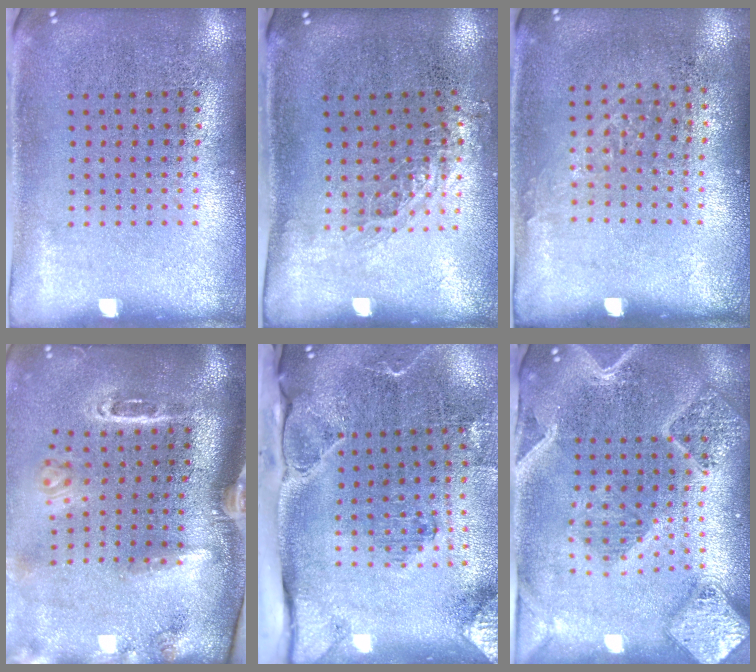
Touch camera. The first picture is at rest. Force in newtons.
{"total": 0.8, "press": 0.8, "slide": 0.2}
{"total": 0.8, "press": 0.6, "slide": 0.6}
{"total": 3.2, "press": 2.1, "slide": 2.4}
{"total": 3.0, "press": 2.3, "slide": 1.9}
{"total": 2.9, "press": 2.5, "slide": 1.5}